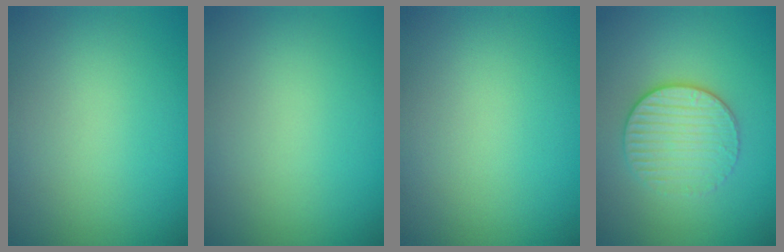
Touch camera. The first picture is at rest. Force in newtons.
{"total": 0.0}
{"total": 0.0}
{"total": 3.2, "press": 2.9, "slide": 1.4}